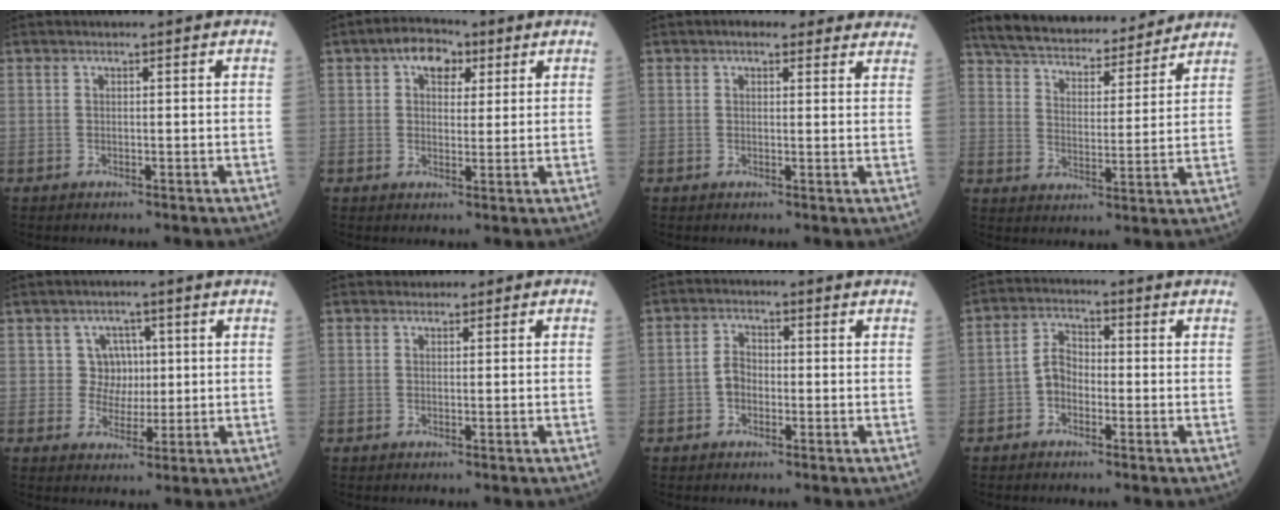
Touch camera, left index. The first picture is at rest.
{"total": 5.4, "force": [2.6, 3.3, 3.4], "torque": [-0.055, 0.024, 0.038]}
{"total": 8.0, "force": [6.8, 2.9, 3.1], "torque": [-0.019, 0.017, 0.070]}
{"total": 20.7, "force": [18.6, 4.8, 7.7], "torque": [-0.133, 0.023, 0.273]}
{"total": 4.4, "force": [0.8, 4.3, 0.5], "torque": [-0.001, 0.008, 0.012]}
{"total": 0.9, "force": [0.3, 0.8, 0.2], "torque": [0.002, 0.002, -0.001]}
{"total": 3.0, "force": [-0.8, 2.1, 2.0], "torque": [-0.039, 0.011, -0.020]}
{"total": 3.9, "force": [-1.2, 2.5, 2.7], "torque": [-0.052, 0.011, -0.032]}